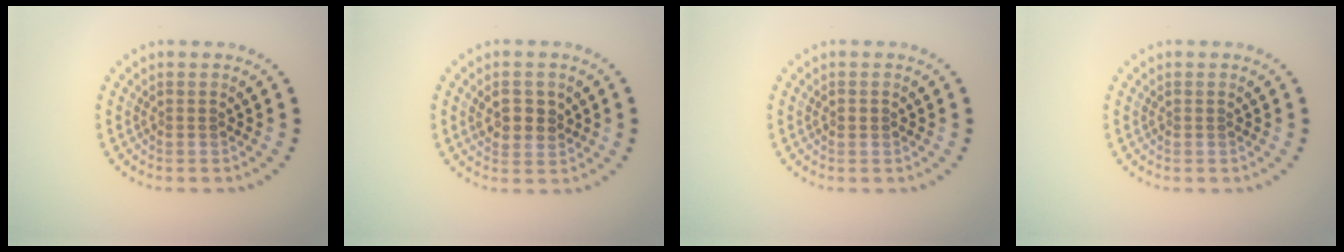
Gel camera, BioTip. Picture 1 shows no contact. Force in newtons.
{"total": 2.3, "press": 2.2, "slide": 0.6}
{"total": 0.8, "press": 0.8, "slide": 0.1}
{"total": 0.0}